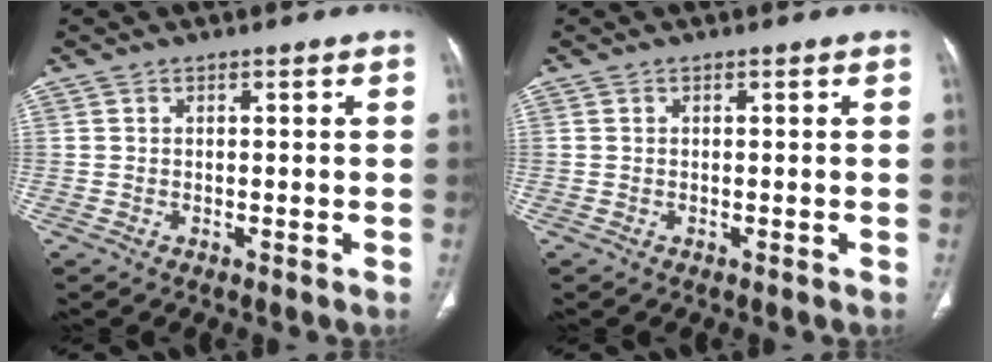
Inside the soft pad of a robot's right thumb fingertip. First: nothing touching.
{"total": 0.0}